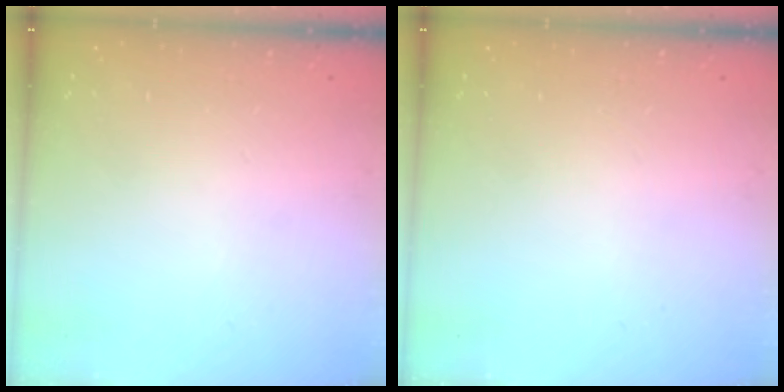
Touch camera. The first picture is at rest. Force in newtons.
{"total": 0.0}